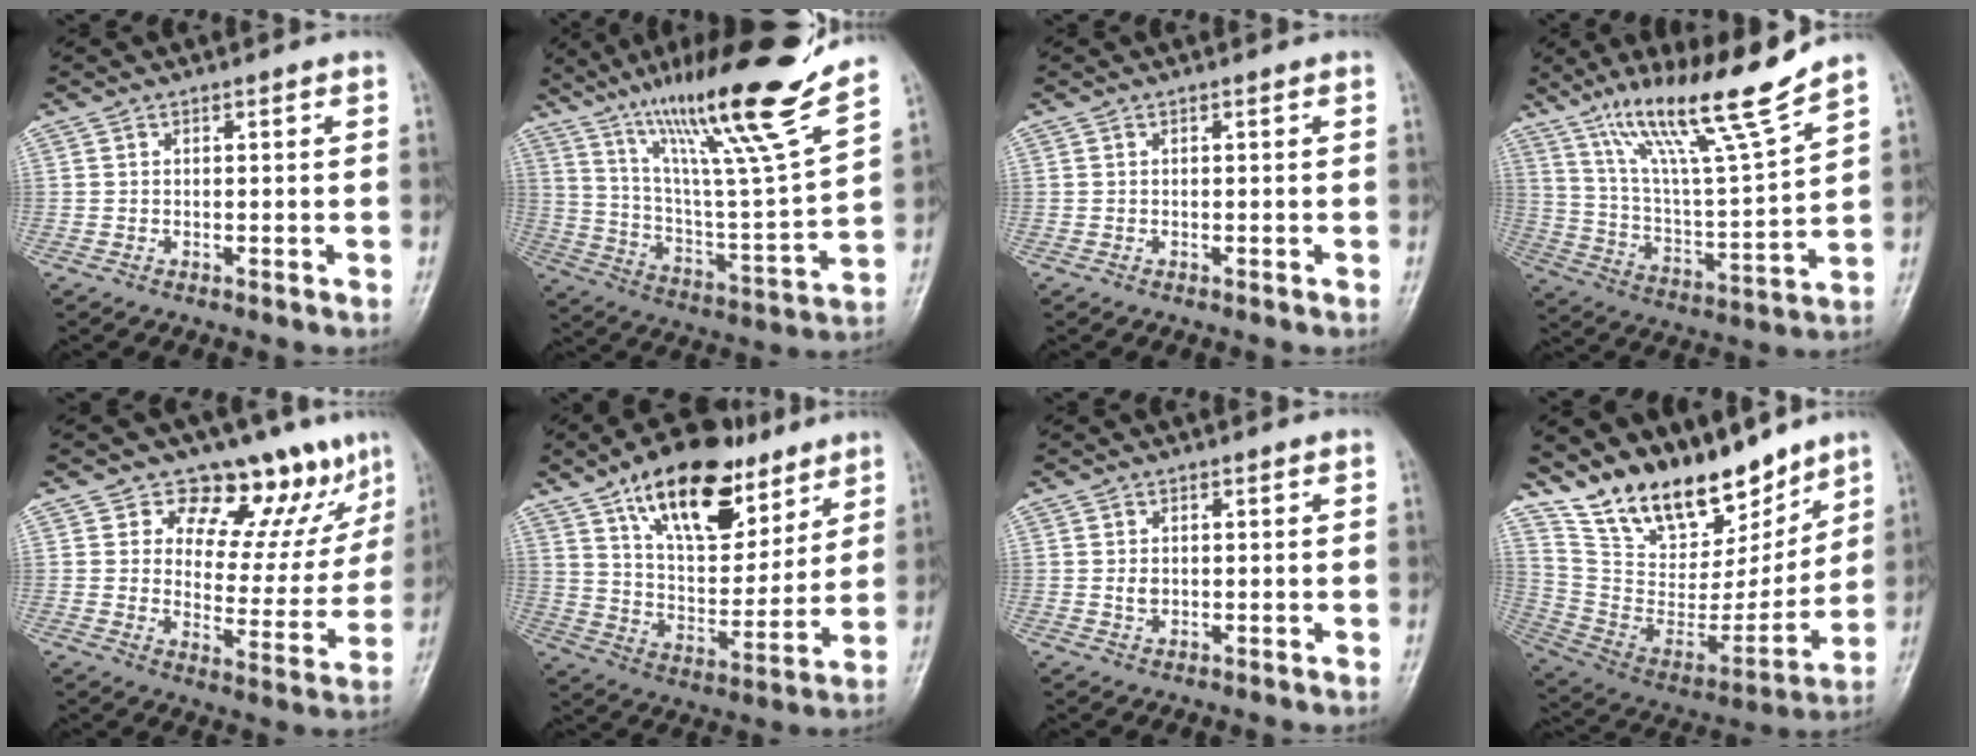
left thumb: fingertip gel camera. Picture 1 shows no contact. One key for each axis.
{"total": 23.7, "fx": 16.9, "fy": 0.9, "fz": 16.6, "tx": -0.249, "ty": -0.077, "tz": 0.293}
{"total": 0.0}
{"total": 18.1, "fx": 12.7, "fy": 1.1, "fz": 12.9, "tx": -0.210, "ty": -0.065, "tz": 0.230}
{"total": 16.1, "fx": 10.9, "fy": 8.5, "fz": 8.2, "tx": -0.039, "ty": -0.063, "tz": 0.149}
{"total": 21.3, "fx": 12.7, "fy": 10.4, "fz": 13.6, "tx": -0.173, "ty": -0.051, "tz": 0.218}
{"total": 1.6, "fx": 0.1, "fy": 1.3, "fz": 1.0, "tx": -0.014, "ty": -0.002, "tz": 0.007}
{"total": 21.3, "fx": 16.8, "fy": 9.1, "fz": 9.5, "tx": -0.119, "ty": -0.089, "tz": 0.299}